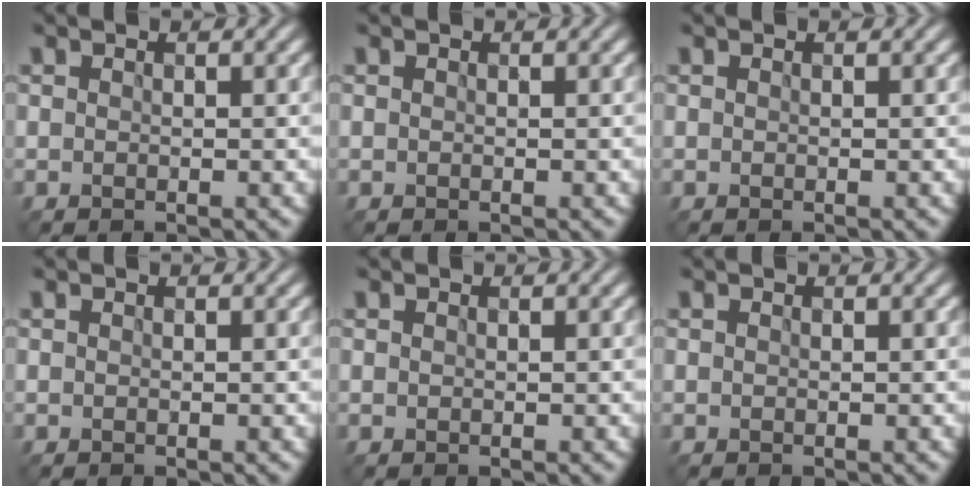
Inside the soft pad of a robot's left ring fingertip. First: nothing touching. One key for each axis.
{"total": 0.0}
{"total": 0.0}
{"total": 0.0}
{"total": 0.0}
{"total": 0.0}